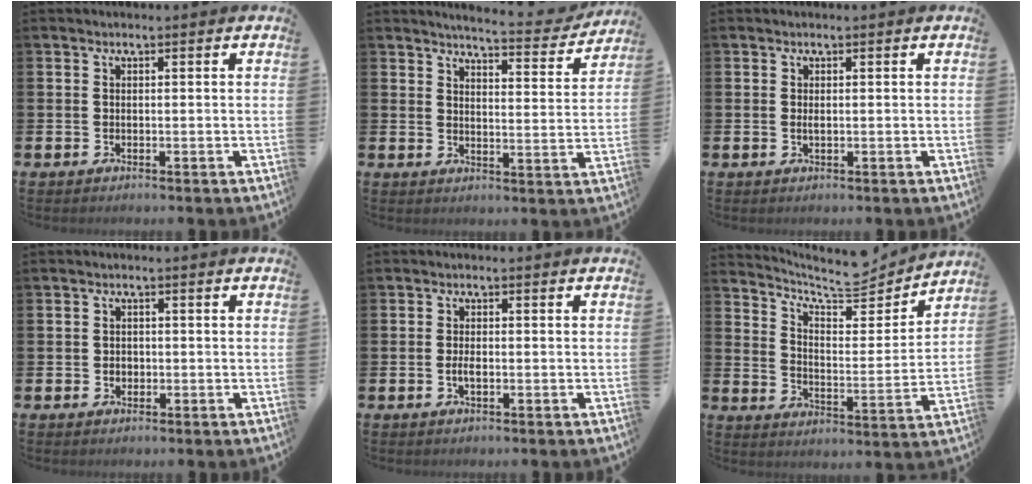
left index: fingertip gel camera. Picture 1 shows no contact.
{"total": 5.0, "force": [4.9, 0.2, 0.9], "torque": [-0.025, -0.041, 0.081]}
{"total": 0.6, "force": [0.1, 0.2, 0.6], "torque": [-0.008, 0.000, 0.001]}
{"total": 1.4, "force": [-0.1, 1.2, 0.7], "torque": [-0.003, 0.004, -0.008]}
{"total": 1.7, "force": [-0.3, 0.7, 1.5], "torque": [-0.023, -0.002, -0.007]}
{"total": 7.5, "force": [6.9, 1.9, 2.4], "torque": [-0.067, -0.054, 0.114]}